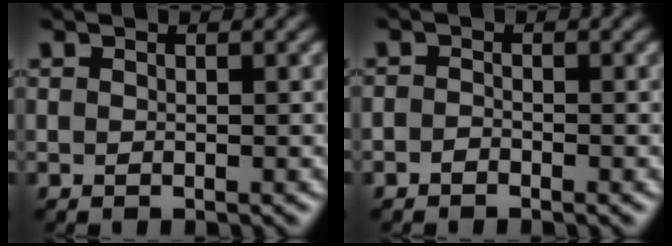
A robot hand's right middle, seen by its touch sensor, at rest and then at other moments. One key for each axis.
{"total": 0.8, "fx": -0.7, "fy": 0.4, "fz": 0.1, "tx": -0.004, "ty": -0.001, "tz": -0.016}